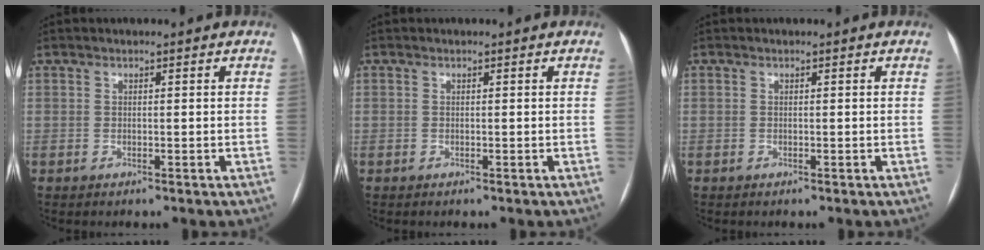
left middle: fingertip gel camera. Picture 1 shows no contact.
{"total": 0.0}
{"total": 0.0}